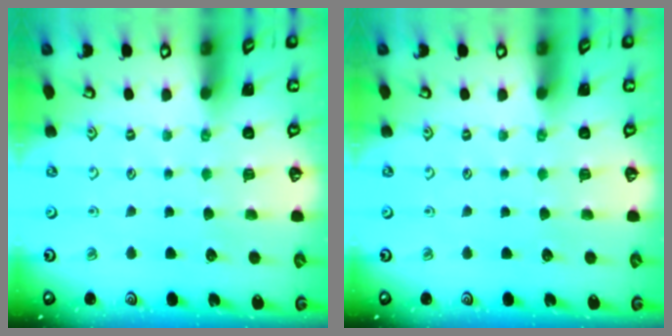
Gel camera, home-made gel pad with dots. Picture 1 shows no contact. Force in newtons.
{"total": 0.0}